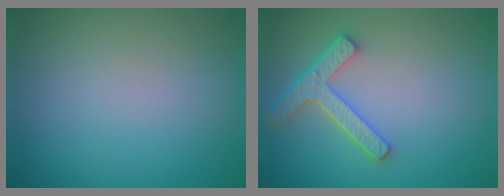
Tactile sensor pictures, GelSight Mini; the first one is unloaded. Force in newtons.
{"total": 4.3, "press": 3.4, "slide": 2.6}